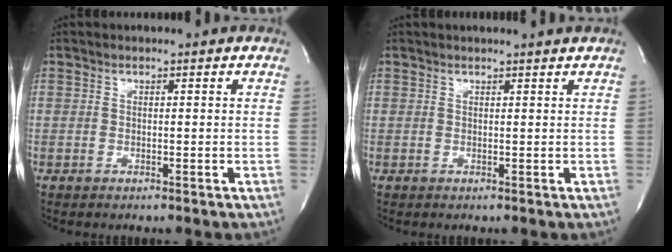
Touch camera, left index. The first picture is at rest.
{"total": 3.0, "force": [2.8, -0.5, 0.9], "torque": [-0.011, 0.008, 0.032]}